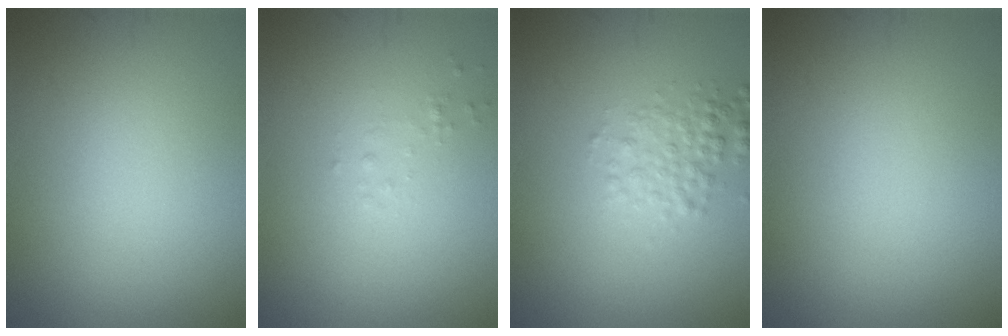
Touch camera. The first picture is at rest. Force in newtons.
{"total": 0.6, "press": 0.6, "slide": 0.0}
{"total": 2.4, "press": 2.4, "slide": 0.1}
{"total": 0.0}